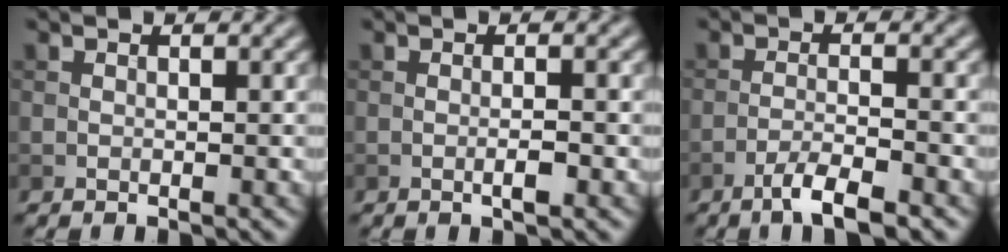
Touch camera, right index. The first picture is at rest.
{"total": 1.5, "force": [-0.5, 0.1, 1.5], "torque": [-0.027, -0.001, -0.011]}
{"total": 3.7, "force": [-2.5, 0.5, 2.6], "torque": [-0.049, 0.005, -0.052]}